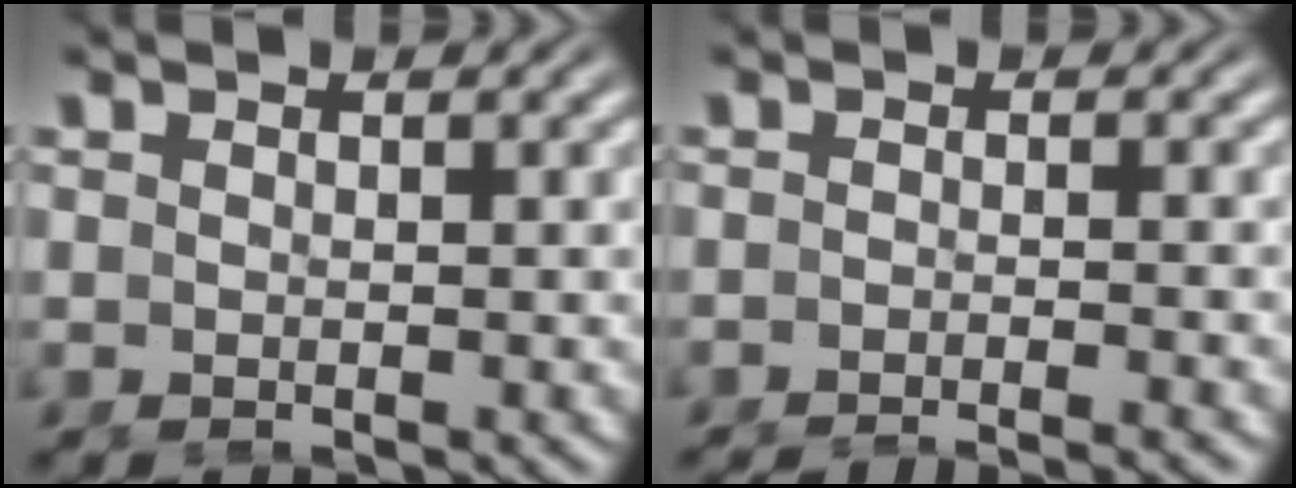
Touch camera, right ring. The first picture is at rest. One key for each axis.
{"total": 4.9, "fx": -4.8, "fy": 0.3, "fz": 1.1, "tx": -0.003, "ty": -0.010, "tz": -0.071}